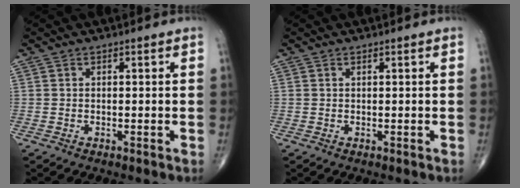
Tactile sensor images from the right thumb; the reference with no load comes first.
{"total": 0.0}